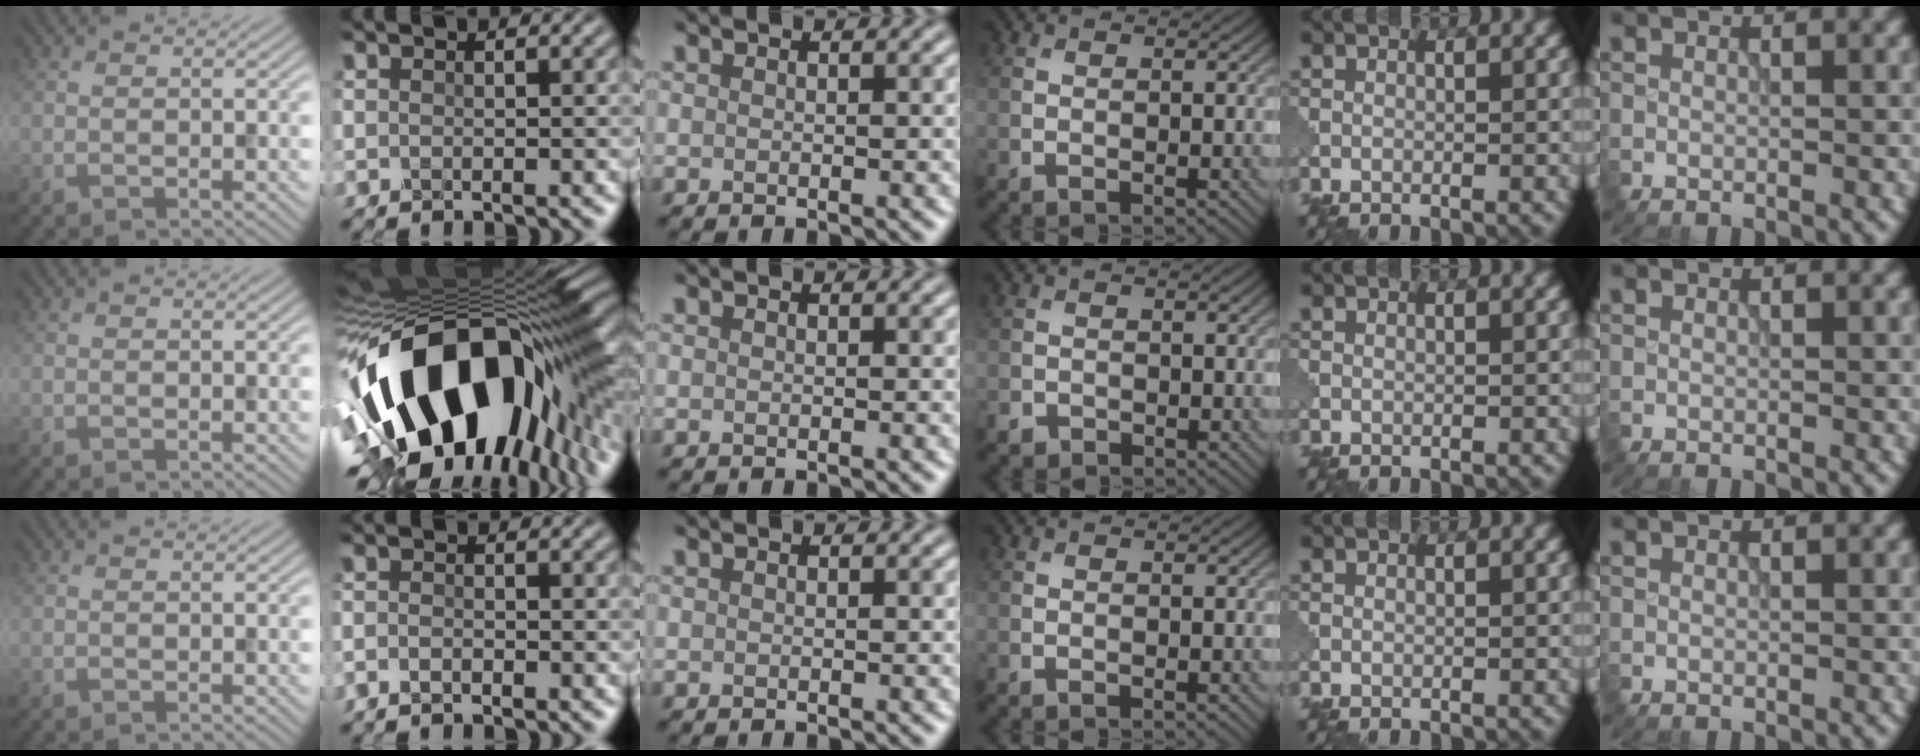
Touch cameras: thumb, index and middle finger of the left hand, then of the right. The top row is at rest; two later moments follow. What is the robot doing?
{"motion": "assemble", "object": "puzzle pieces"}